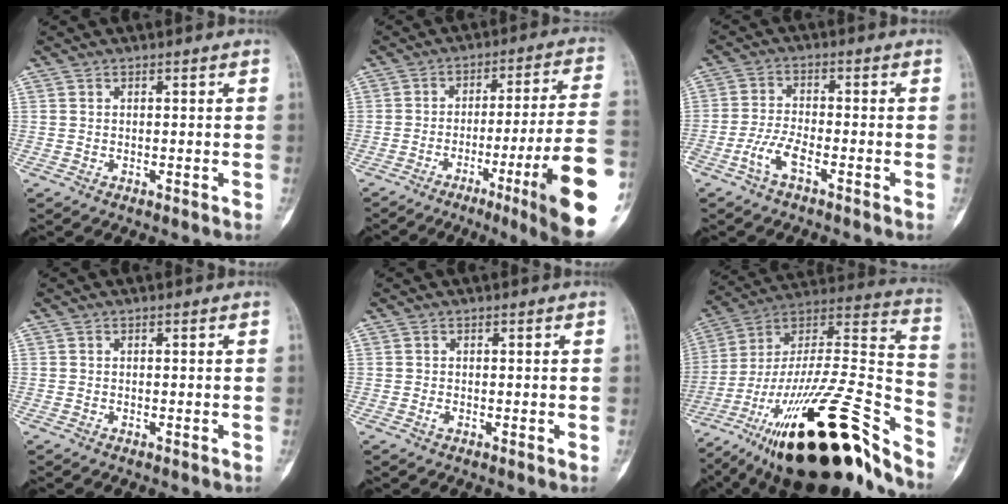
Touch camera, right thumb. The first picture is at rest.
{"total": 20.2, "force": [-7.5, 0.6, 18.7], "torque": [-0.222, 0.017, -0.111]}
{"total": 4.9, "force": [-2.8, 1.6, 3.7], "torque": [-0.085, 0.017, -0.057]}
{"total": 0.0}
{"total": 0.9, "force": [-0.2, 0.6, 0.6], "torque": [-0.011, -0.002, -0.005]}
{"total": 36.7, "force": [-22.2, 10.9, 27.1], "torque": [-0.385, 0.080, -0.361]}